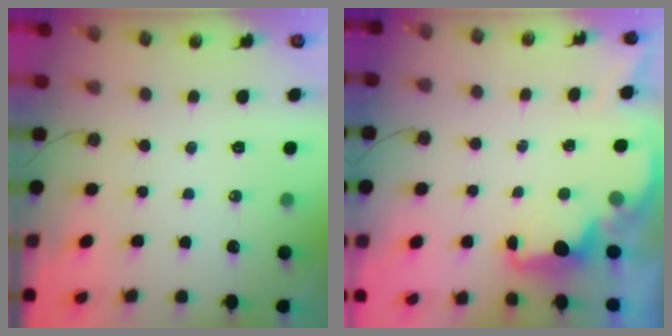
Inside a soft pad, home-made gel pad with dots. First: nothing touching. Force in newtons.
{"total": 2.1, "press": 2.0, "slide": 0.8}